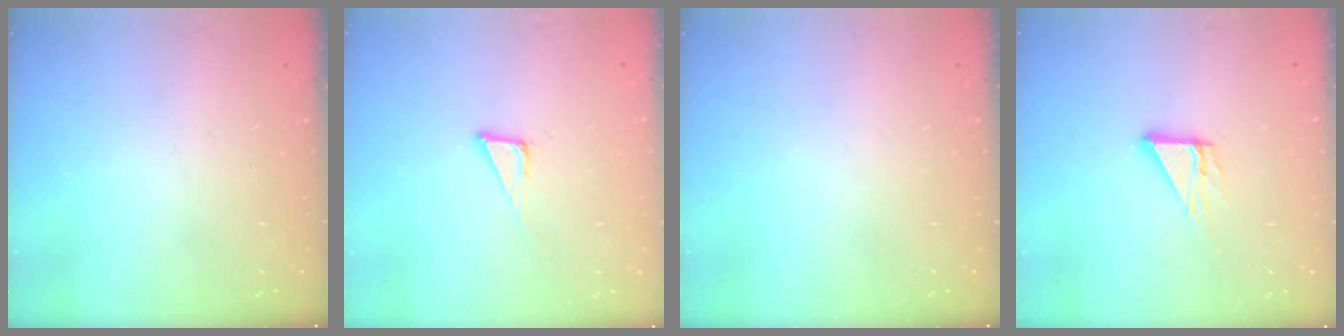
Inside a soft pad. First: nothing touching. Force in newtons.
{"total": 4.3, "press": 4.3, "slide": 0.2}
{"total": 0.0}
{"total": 5.5, "press": 5.5, "slide": 0.3}